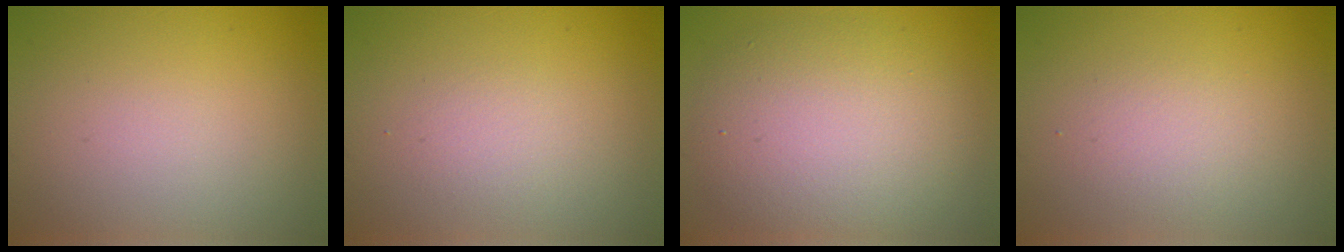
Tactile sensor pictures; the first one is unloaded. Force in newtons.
{"total": 1.4, "press": 1.3, "slide": 0.1}
{"total": 7.0, "press": 7.0, "slide": 0.6}
{"total": 1.8, "press": 1.8, "slide": 0.1}